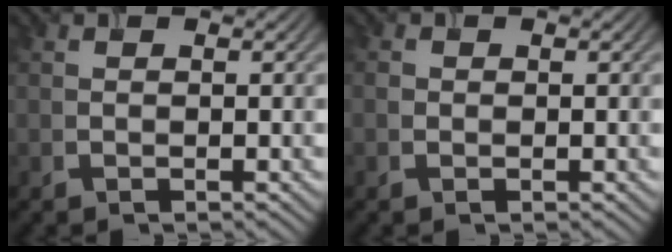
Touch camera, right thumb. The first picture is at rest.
{"total": 0.7, "force": [-0.1, 0.7, 0.1], "torque": [-0.001, -0.004, -0.004]}